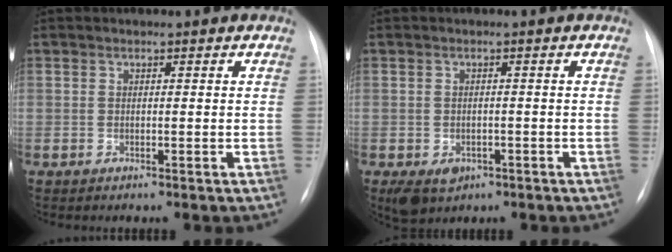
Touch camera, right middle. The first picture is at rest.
{"total": 5.2, "force": [-2.6, 3.8, 2.2], "torque": [-0.039, -0.003, -0.029]}